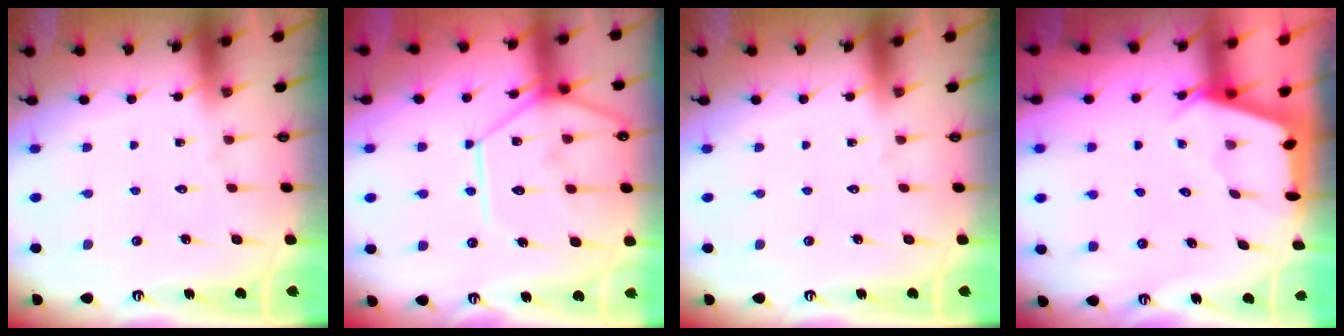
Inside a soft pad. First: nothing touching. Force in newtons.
{"total": 15.7, "press": 15.6, "slide": 1.9}
{"total": 0.0}
{"total": 2.4, "press": 2.4, "slide": 0.3}